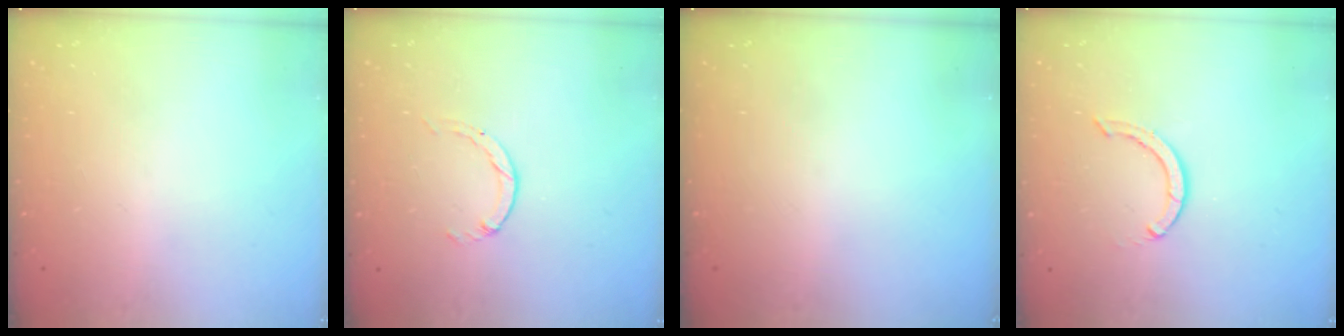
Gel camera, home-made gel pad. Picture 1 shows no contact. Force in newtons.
{"total": 0.0}
{"total": 0.0}
{"total": 3.7, "press": 3.6, "slide": 0.4}